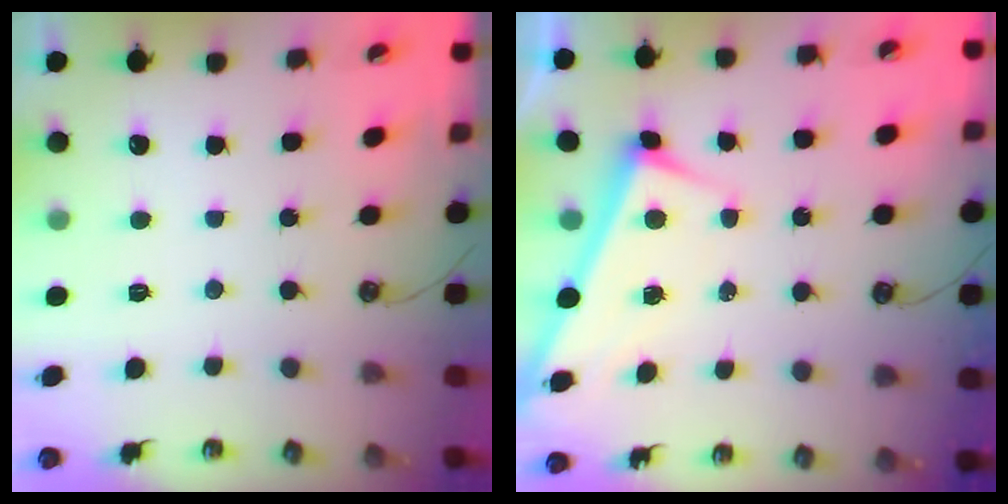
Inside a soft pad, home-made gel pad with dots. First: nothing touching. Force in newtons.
{"total": 3.1, "press": 3.1, "slide": 0.1}